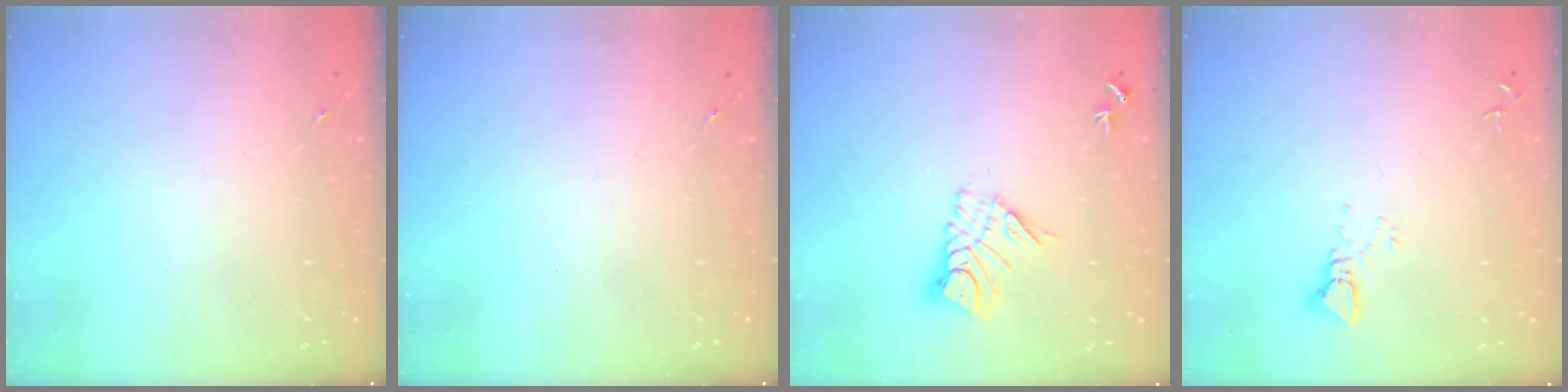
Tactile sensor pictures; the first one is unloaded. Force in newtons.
{"total": 0.0}
{"total": 9.8, "press": 9.8, "slide": 0.9}
{"total": 2.5, "press": 2.5, "slide": 0.1}